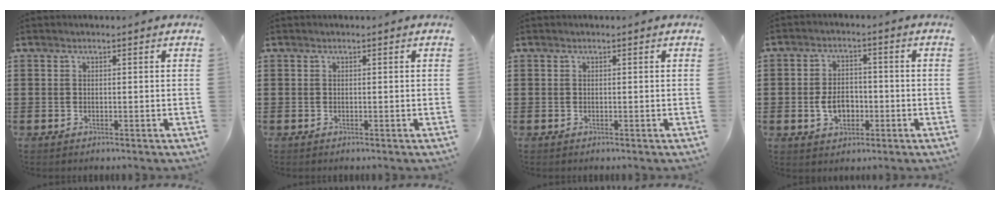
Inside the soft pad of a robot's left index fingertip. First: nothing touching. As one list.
[{"total": 0.0}, {"total": 0.0}, {"total": 5.0, "force": [-1.4, 3.3, 3.4], "torque": [-0.064, 0.001, -0.031]}]